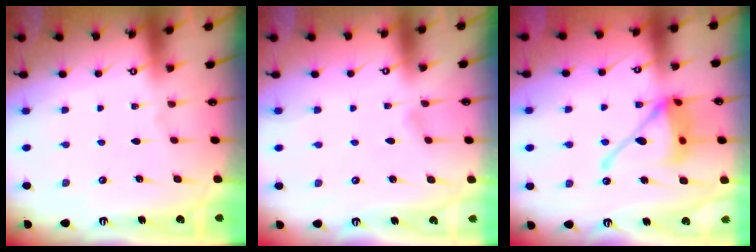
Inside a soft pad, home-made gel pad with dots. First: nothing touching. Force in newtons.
{"total": 1.7, "press": 1.7, "slide": 0.2}
{"total": 14.9, "press": 14.8, "slide": 2.0}